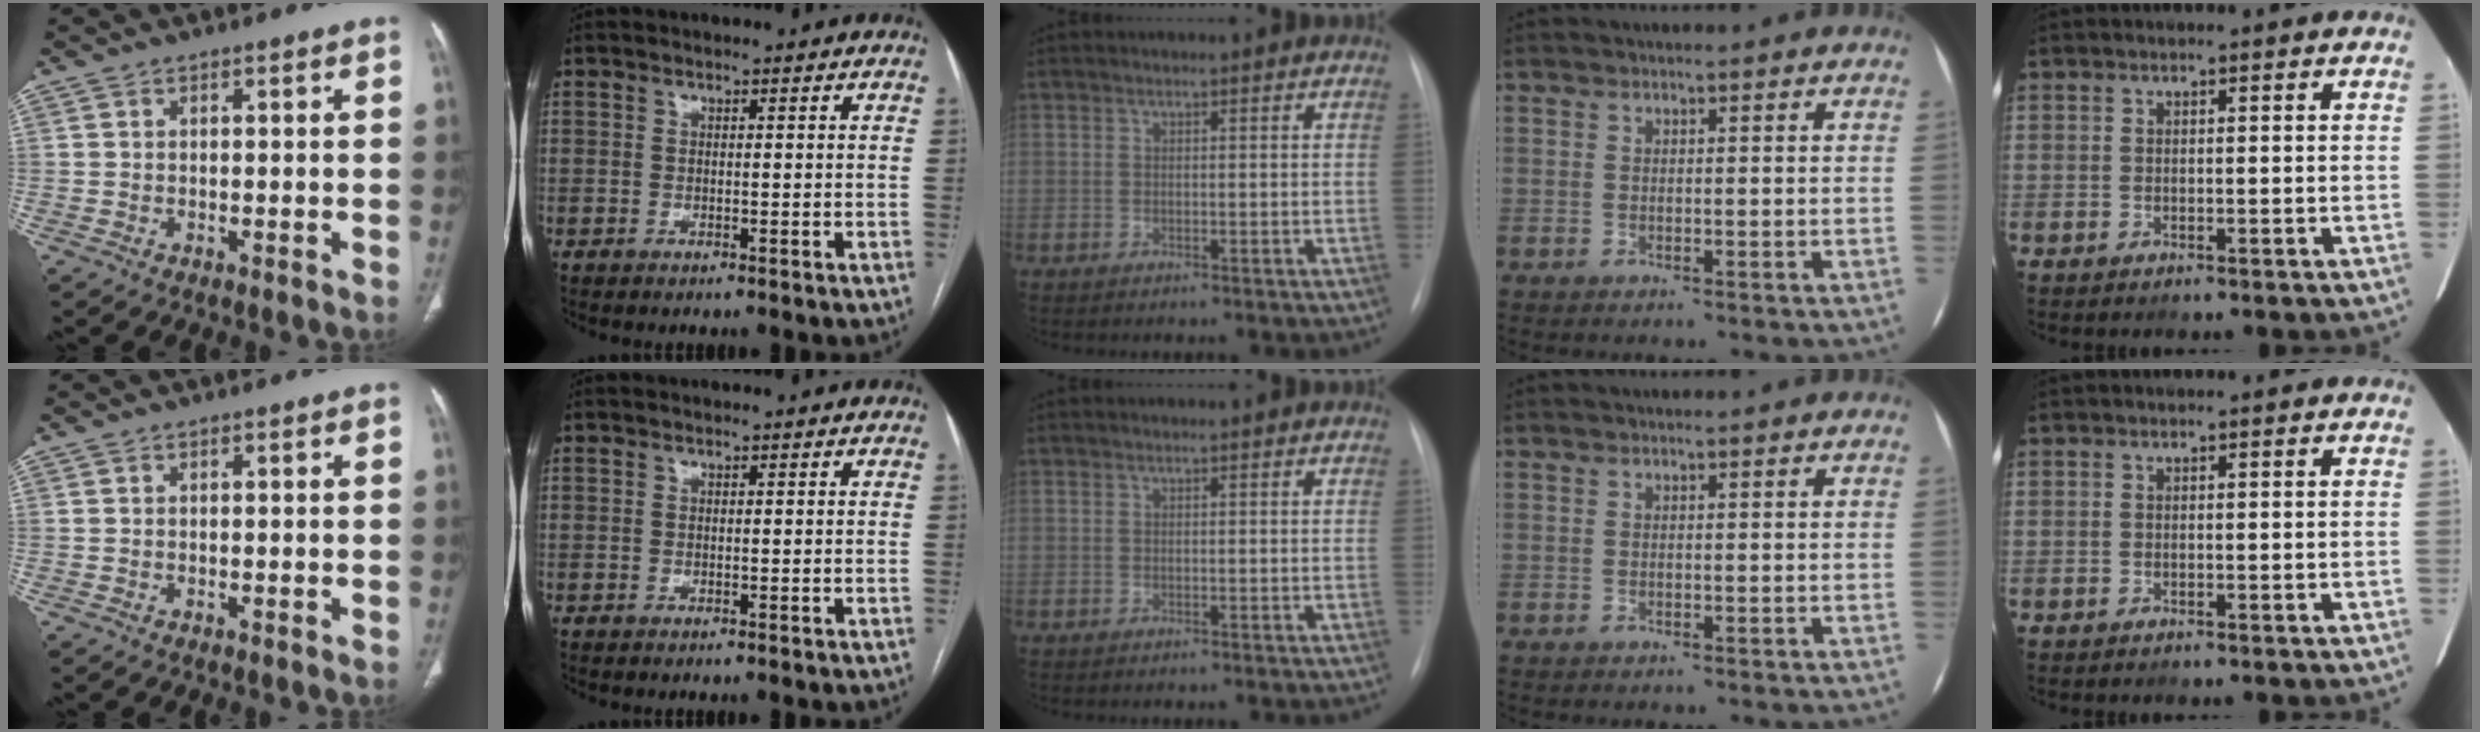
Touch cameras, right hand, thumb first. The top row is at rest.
{}